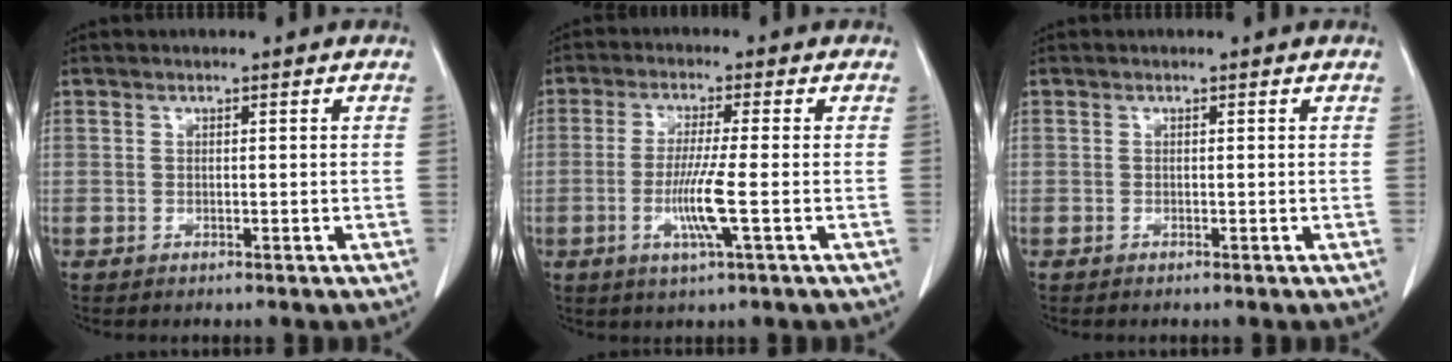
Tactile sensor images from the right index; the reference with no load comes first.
{"total": 6.6, "force": [-1.7, -0.8, 6.3], "torque": [-0.124, -0.016, -0.035]}
{"total": 0.0}